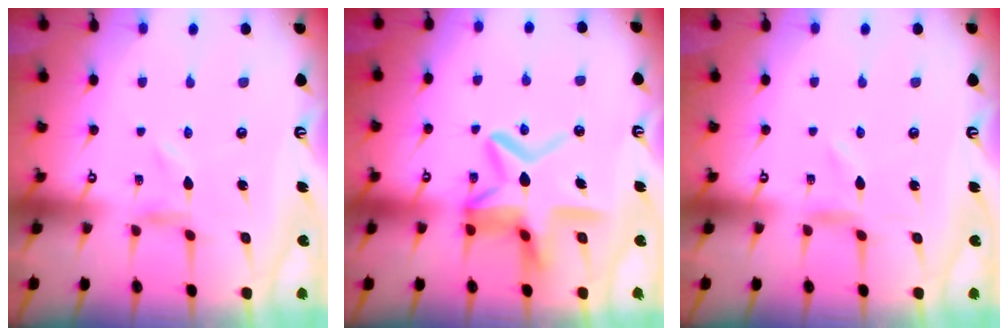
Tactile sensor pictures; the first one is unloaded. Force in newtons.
{"total": 14.3, "press": 14.2, "slide": 1.4}
{"total": 0.7, "press": 0.7, "slide": 0.2}